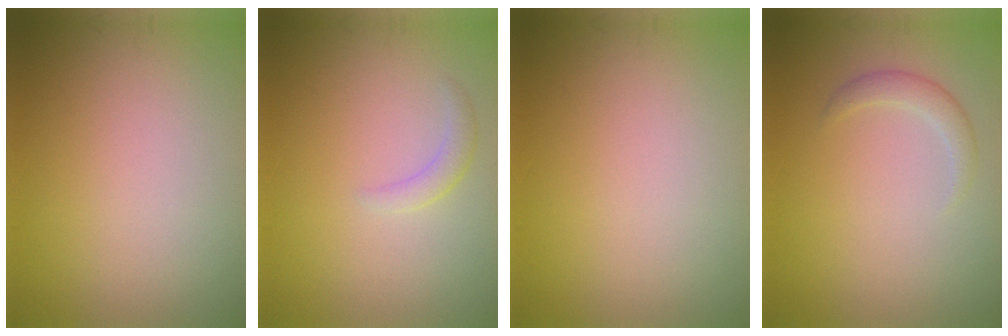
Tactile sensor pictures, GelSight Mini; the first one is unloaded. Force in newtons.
{"total": 1.3, "press": 1.3, "slide": 0.1}
{"total": 0.0}
{"total": 1.6, "press": 1.6, "slide": 0.1}